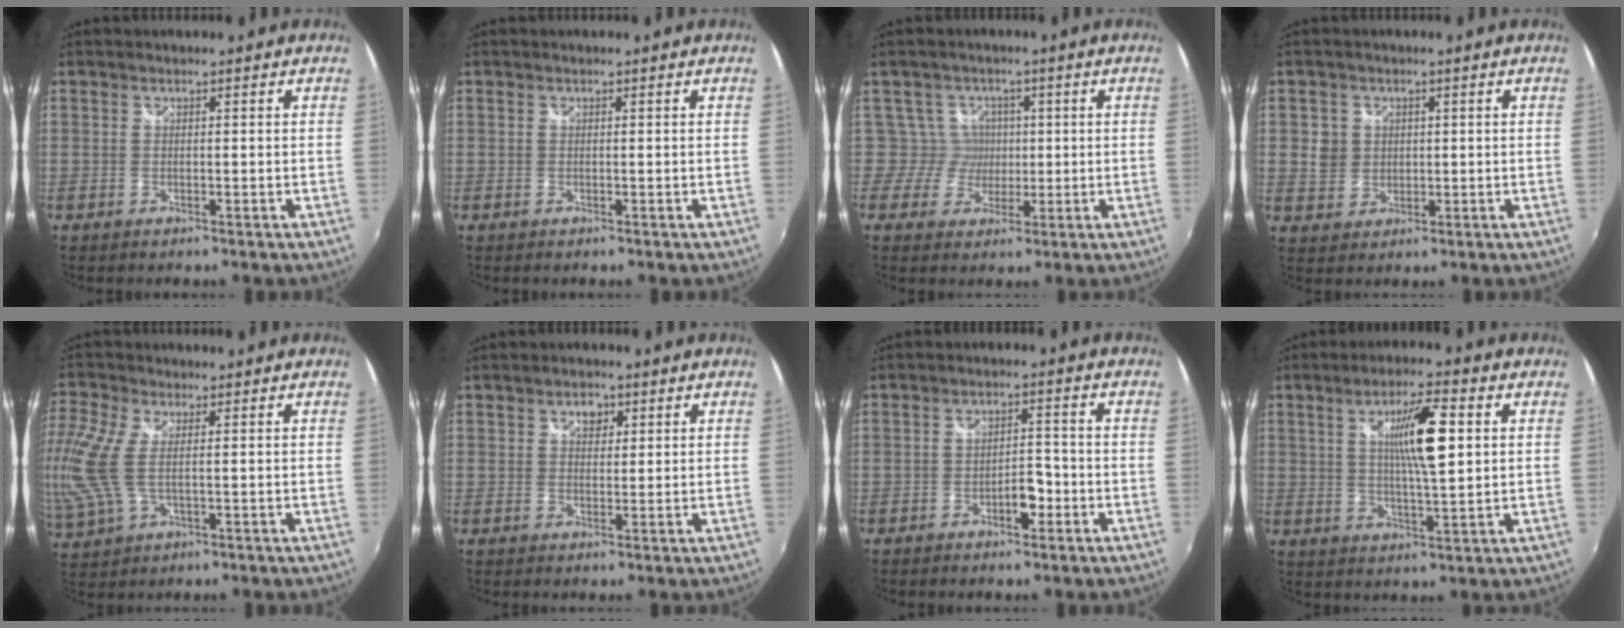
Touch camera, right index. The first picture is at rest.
{"total": 0.0}
{"total": 2.9, "force": [0.6, 2.5, -1.4], "torque": [0.039, 0.008, 0.008]}
{"total": 4.3, "force": [0.7, 4.1, 1.0], "torque": [-0.012, 0.011, 0.016]}
{"total": 11.5, "force": [0.6, 5.5, 10.1], "torque": [-0.241, 0.002, 0.016]}
{"total": 2.9, "force": [1.3, 2.1, 1.5], "torque": [-0.016, 0.007, 0.021]}
{"total": 3.9, "force": [-2.1, 1.8, 2.8], "torque": [-0.050, 0.002, -0.031]}
{"total": 9.1, "force": [3.0, 0.0, 8.6], "torque": [-0.136, -0.004, 0.052]}